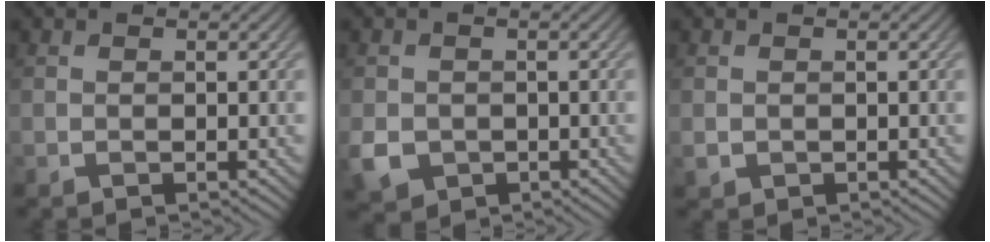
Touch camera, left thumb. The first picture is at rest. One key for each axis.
{"total": 4.2, "fx": -1.3, "fy": 3.6, "fz": 1.8, "tx": -0.048, "ty": -0.015, "tz": -0.030}
{"total": 1.0, "fx": -0.1, "fy": 0.9, "fz": 0.3, "tx": -0.010, "ty": -0.007, "tz": -0.001}